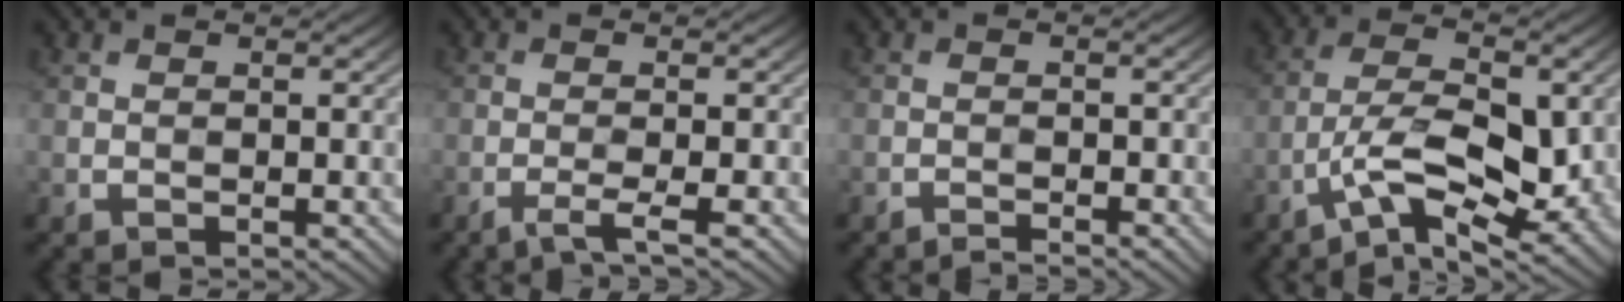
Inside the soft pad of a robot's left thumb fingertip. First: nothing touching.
{"total": 2.7, "force": [-1.7, 0.2, 2.1], "torque": [-0.031, 0.007, -0.043]}
{"total": 1.7, "force": [-1.6, 0.0, 0.7], "torque": [-0.008, 0.004, -0.031]}
{"total": 9.3, "force": [-3.4, 3.4, 7.9], "torque": [-0.138, 0.000, -0.066]}